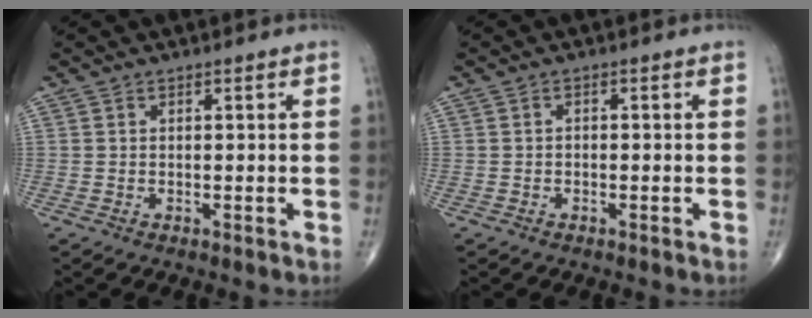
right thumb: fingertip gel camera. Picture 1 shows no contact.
{"total": 0.6, "force": [-0.3, 0.4, 0.4], "torque": [-0.003, 0.004, -0.008]}